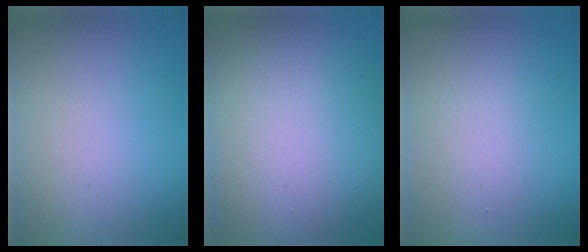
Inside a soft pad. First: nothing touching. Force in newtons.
{"total": 13.6, "press": 13.6, "slide": 1.1}
{"total": 2.1, "press": 2.1, "slide": 0.0}